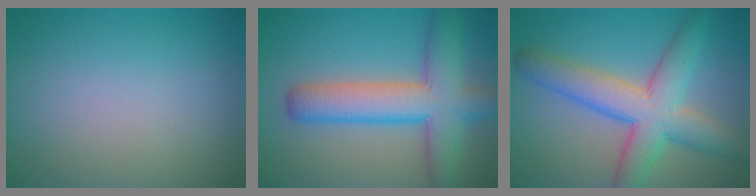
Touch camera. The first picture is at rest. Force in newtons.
{"total": 7.8, "press": 7.8, "slide": 0.4}
{"total": 7.6, "press": 7.6, "slide": 0.3}